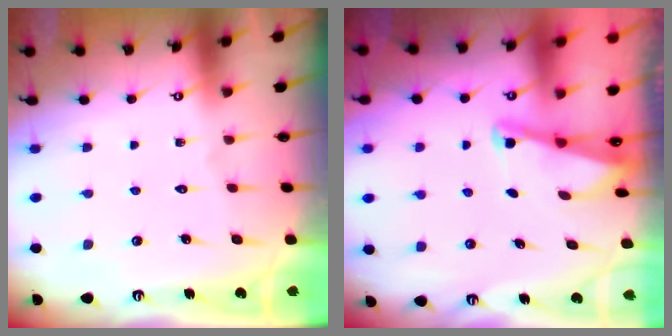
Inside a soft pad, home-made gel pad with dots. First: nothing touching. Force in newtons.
{"total": 1.9, "press": 1.9, "slide": 0.4}